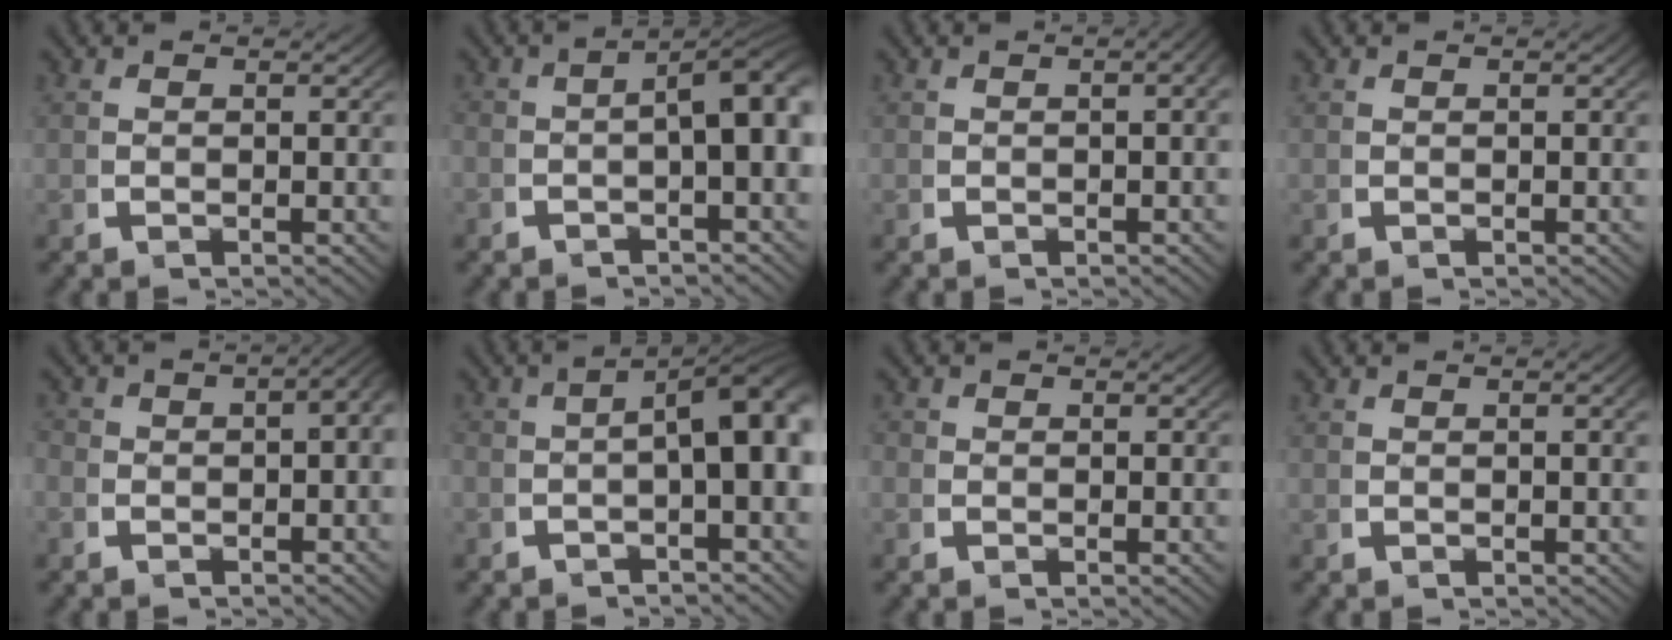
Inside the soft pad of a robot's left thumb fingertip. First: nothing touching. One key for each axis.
{"total": 5.9, "fx": -0.7, "fy": 2.8, "fz": 5.2, "tx": -0.060, "ty": -0.004, "tz": -0.014}
{"total": 1.9, "fx": -0.1, "fy": 0.7, "fz": 1.8, "tx": -0.019, "ty": 0.008, "tz": -0.005}
{"total": 0.0}
{"total": 4.0, "fx": -0.7, "fy": 2.7, "fz": 2.9, "tx": -0.031, "ty": 0.004, "tz": -0.021}
{"total": 6.6, "fx": -1.0, "fy": 3.2, "fz": 5.7, "tx": -0.071, "ty": -0.008, "tz": -0.016}
{"total": 0.9, "fx": -0.2, "fy": 0.9, "fz": 0.1, "tx": -0.002, "ty": -0.005, "tz": -0.009}
{"total": 0.6, "fx": -0.1, "fy": 0.2, "fz": 0.6, "tx": -0.010, "ty": 0.001, "tz": -0.001}